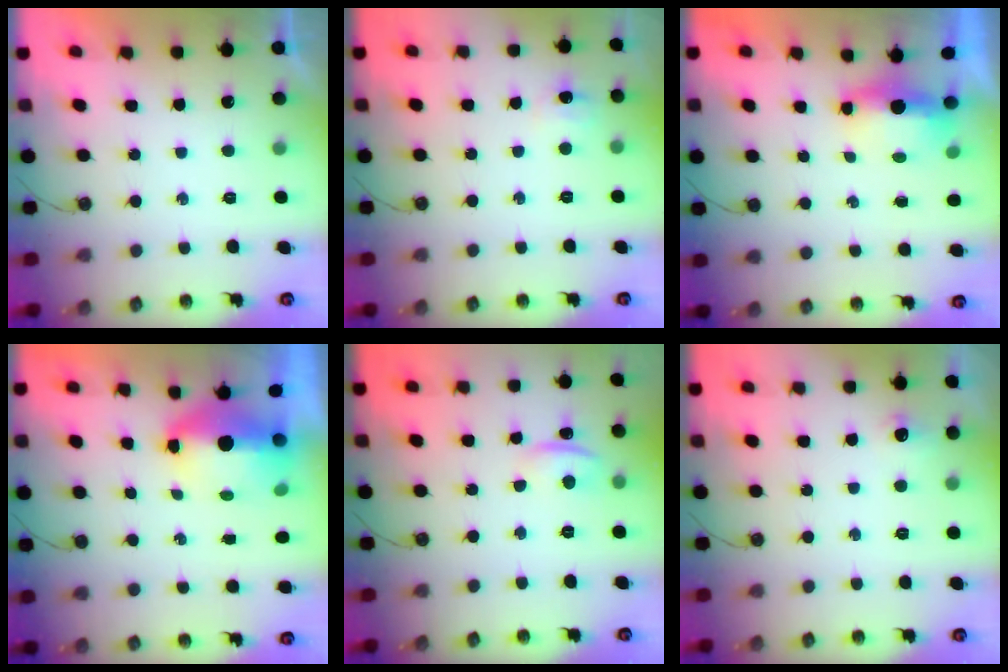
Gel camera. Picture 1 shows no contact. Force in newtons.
{"total": 4.8, "press": 4.7, "slide": 0.7}
{"total": 5.1, "press": 4.8, "slide": 1.7}
{"total": 11.2, "press": 9.4, "slide": 6.2}
{"total": 8.7, "press": 1.6, "slide": 8.5}
{"total": 5.9, "press": 5.9, "slide": 0.8}